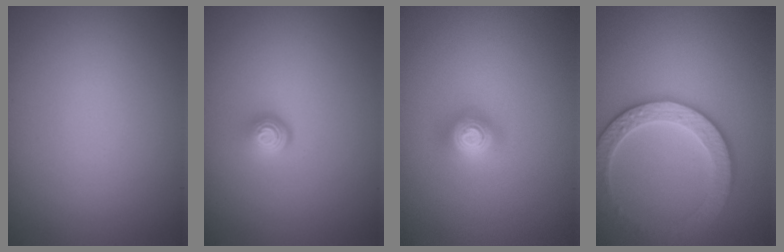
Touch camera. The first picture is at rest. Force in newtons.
{"total": 1.7, "press": 1.1, "slide": 1.3}
{"total": 1.6, "press": 1.6, "slide": 0.2}
{"total": 3.6, "press": 3.6, "slide": 0.4}